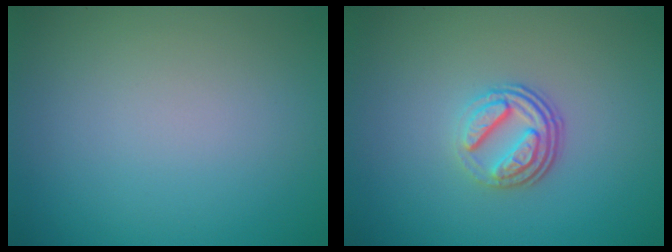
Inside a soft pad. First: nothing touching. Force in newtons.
{"total": 3.6, "press": 2.5, "slide": 2.5}